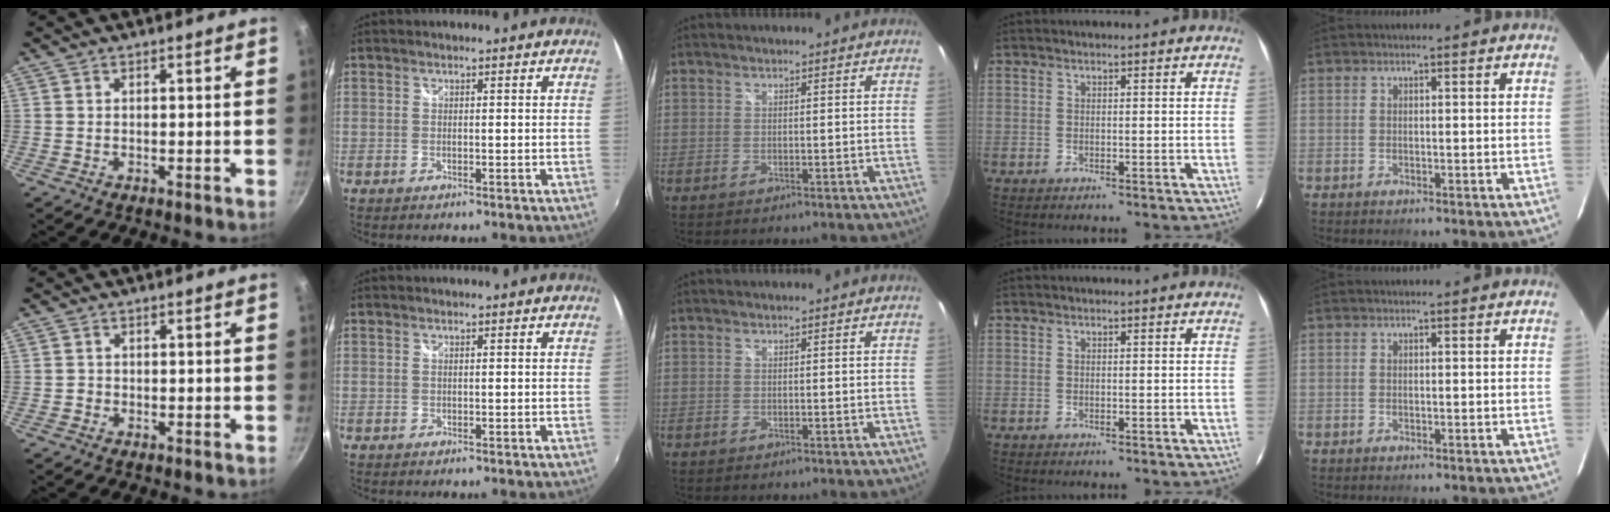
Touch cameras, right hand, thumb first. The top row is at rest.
{"thumb": {"total": 0.9, "force": [-0.4, 0.8, 0.1], "torque": [0.000, 0.002, -0.007]}}